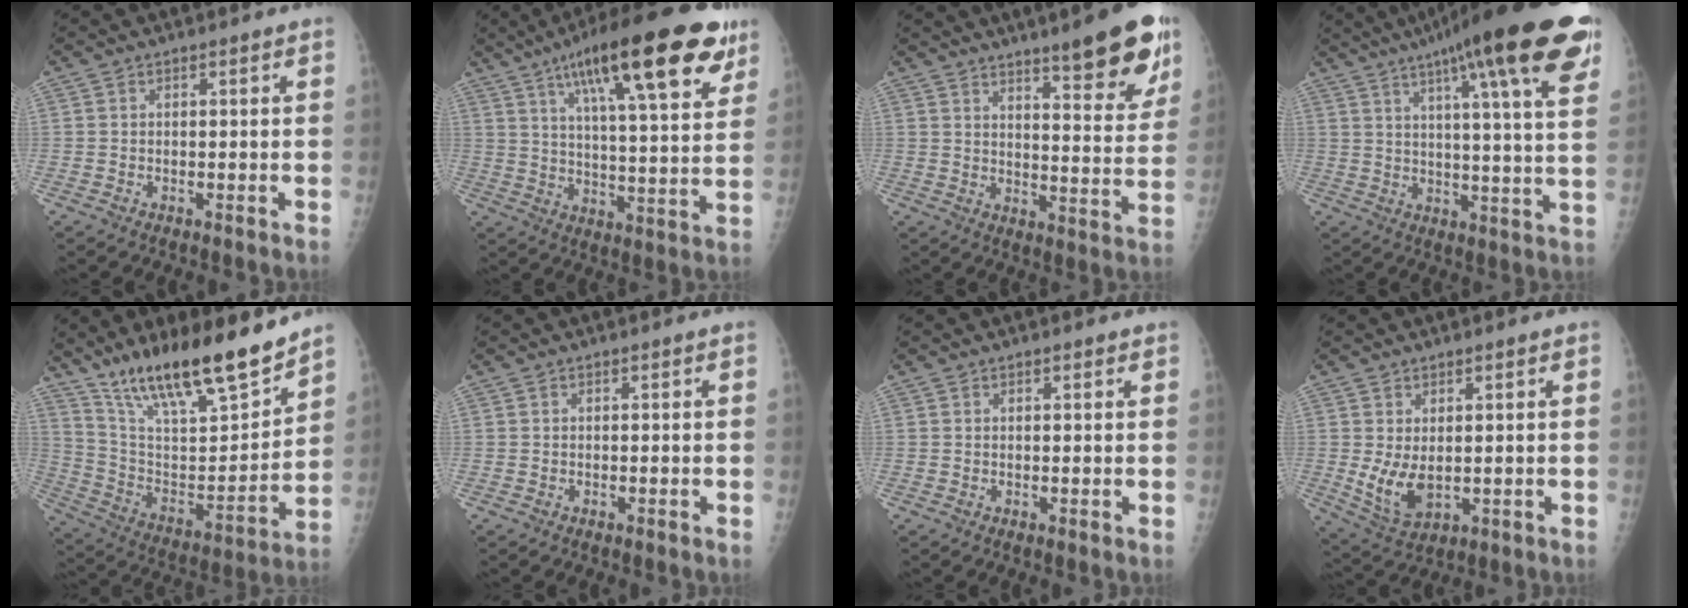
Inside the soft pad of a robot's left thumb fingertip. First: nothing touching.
{"total": 24.8, "force": [13.5, 6.3, 19.9], "torque": [-0.283, -0.021, 0.205]}
{"total": 16.2, "force": [10.4, 3.3, 12.0], "torque": [-0.123, -0.059, 0.147]}
{"total": 25.9, "force": [15.2, 3.9, 20.5], "torque": [-0.288, -0.027, 0.202]}
{"total": 22.4, "force": [17.6, 4.8, 13.1], "torque": [-0.195, -0.083, 0.309]}
{"total": 0.0}
{"total": 0.9, "force": [0.7, 0.3, 0.5], "torque": [-0.004, -0.002, 0.007]}
{"total": 6.6, "force": [0.5, 3.9, 5.3], "torque": [-0.090, -0.018, 0.024]}